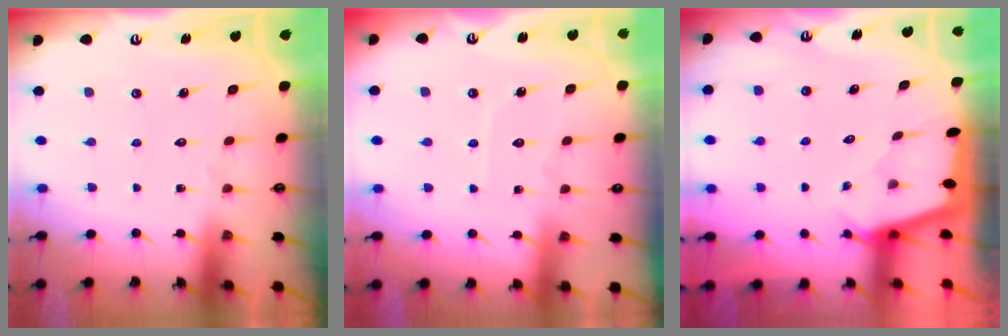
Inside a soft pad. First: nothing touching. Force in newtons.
{"total": 3.8, "press": 3.7, "slide": 0.4}
{"total": 1.9, "press": 1.9, "slide": 0.1}